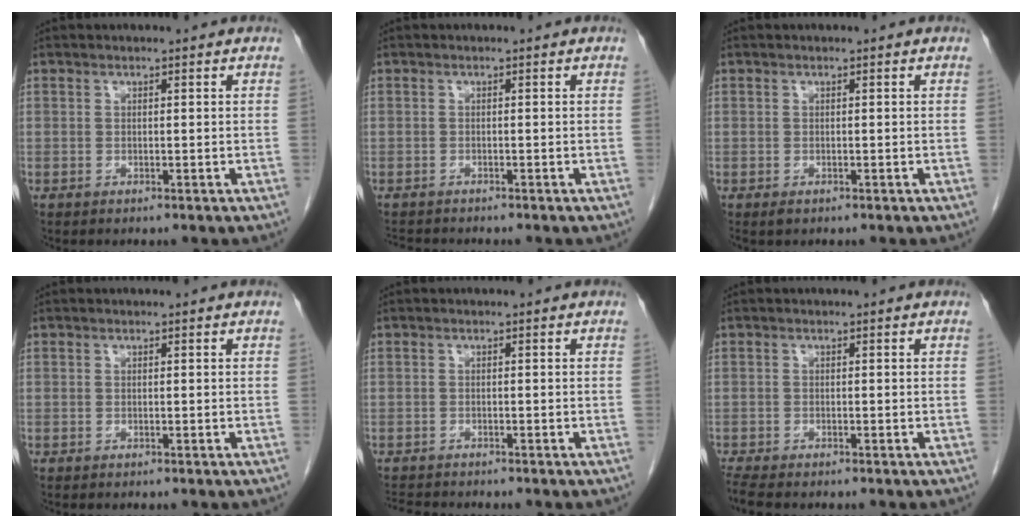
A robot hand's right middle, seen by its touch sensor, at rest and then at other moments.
{"total": 2.9, "force": [-2.8, 0.3, 0.7], "torque": [-0.014, -0.013, -0.044]}
{"total": 0.6, "force": [-0.4, 0.3, 0.4], "torque": [-0.008, -0.001, -0.003]}
{"total": 0.0}
{"total": 3.5, "force": [-3.4, 0.2, 0.8], "torque": [-0.014, -0.016, -0.056]}
{"total": 3.6, "force": [-3.1, 0.6, 1.7], "torque": [-0.037, -0.012, -0.053]}